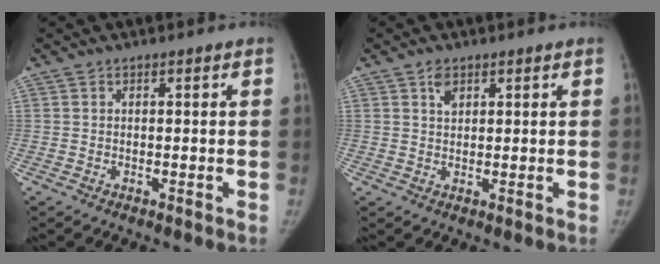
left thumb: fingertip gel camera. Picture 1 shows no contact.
{"total": 2.5, "force": [1.5, 1.5, 1.4], "torque": [-0.017, -0.006, 0.028]}